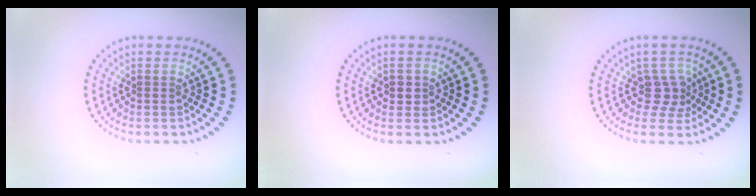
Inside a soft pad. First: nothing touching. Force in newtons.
{"total": 1.0, "press": 0.9, "slide": 0.5}
{"total": 2.3, "press": 1.6, "slide": 1.7}